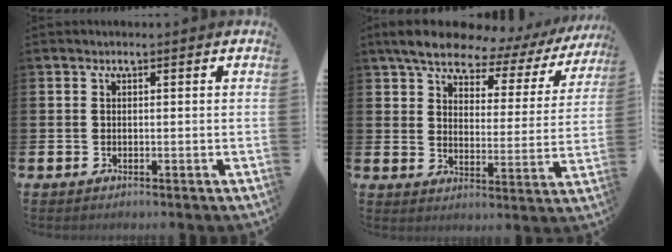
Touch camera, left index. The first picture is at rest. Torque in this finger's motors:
{"motor_torque": [1.65, -0.49, 0.28, 0.21]}